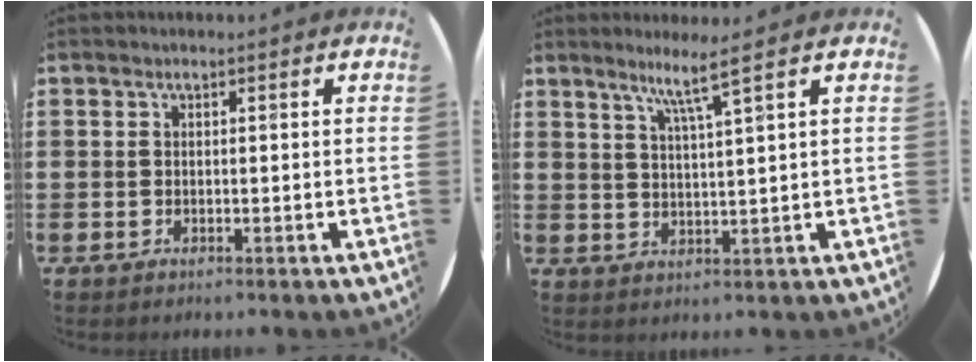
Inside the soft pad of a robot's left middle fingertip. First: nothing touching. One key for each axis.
{"total": 4.4, "fx": 3.3, "fy": -0.8, "fz": 2.8, "tx": -0.062, "ty": -0.004, "tz": 0.054}